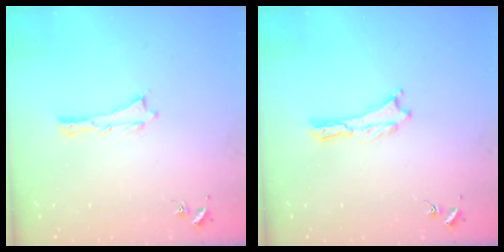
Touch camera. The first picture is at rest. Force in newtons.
{"total": 0.0}